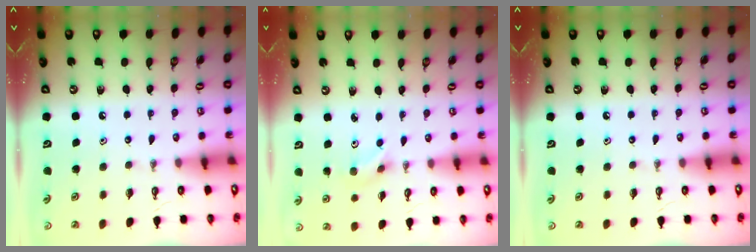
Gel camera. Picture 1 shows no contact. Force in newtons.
{"total": 2.9, "press": 2.8, "slide": 0.6}
{"total": 0.0}